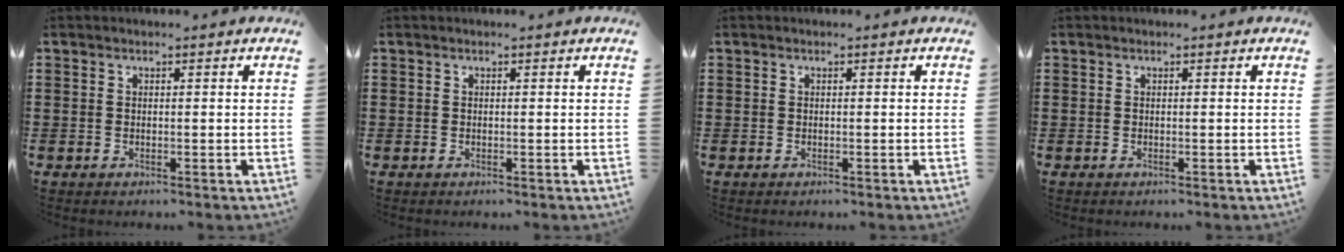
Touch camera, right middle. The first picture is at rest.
{"total": 0.0}
{"total": 0.0}
{"total": 0.0}